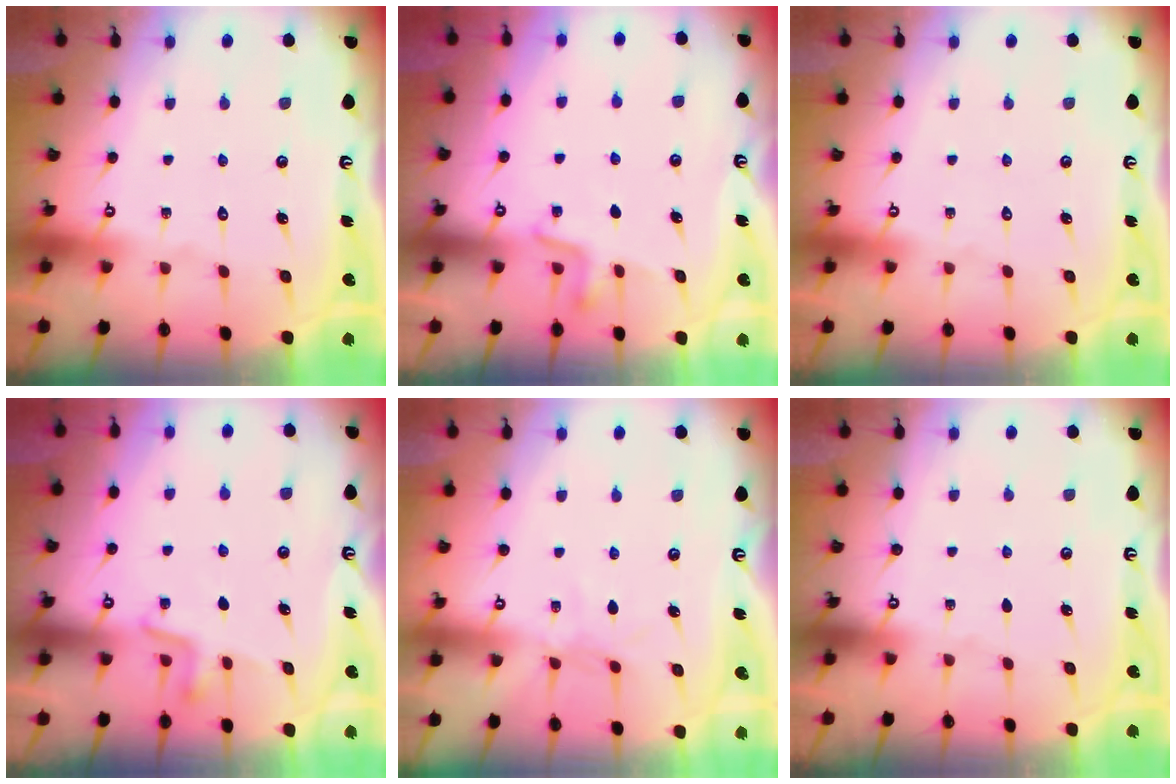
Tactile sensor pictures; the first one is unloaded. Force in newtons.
{"total": 3.0, "press": 2.9, "slide": 0.8}
{"total": 0.0}
{"total": 3.0, "press": 2.9, "slide": 0.8}
{"total": 4.7, "press": 4.7, "slide": 0.4}
{"total": 0.0}